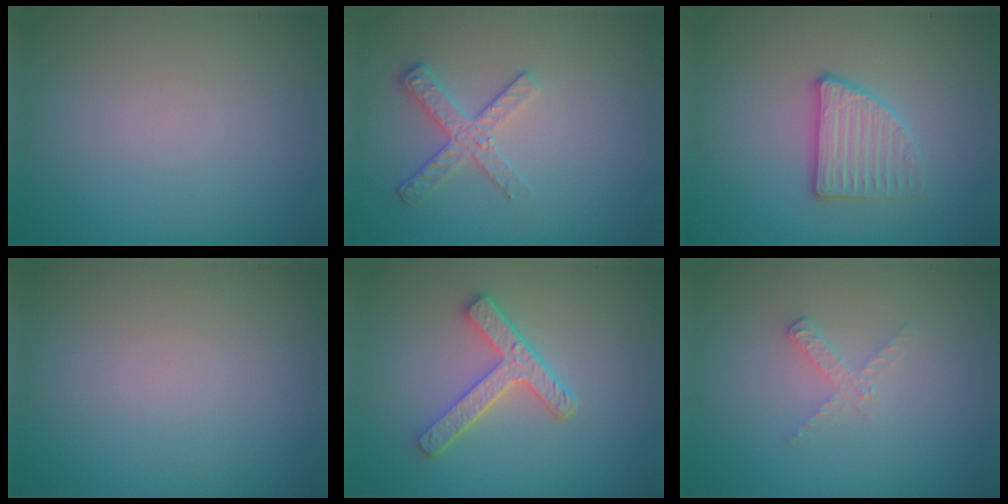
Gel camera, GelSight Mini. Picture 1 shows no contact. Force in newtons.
{"total": 2.6, "press": 2.2, "slide": 1.4}
{"total": 2.9, "press": 2.8, "slide": 0.7}
{"total": 0.0}
{"total": 3.7, "press": 3.2, "slide": 2.0}
{"total": 1.4, "press": 1.4, "slide": 0.1}